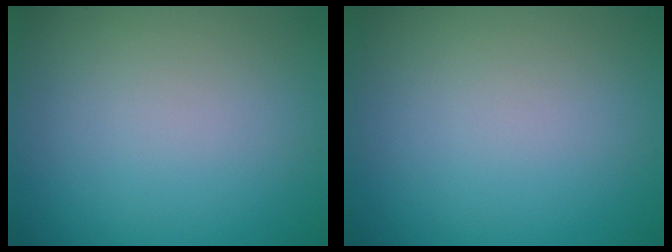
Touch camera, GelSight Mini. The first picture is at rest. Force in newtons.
{"total": 0.0}